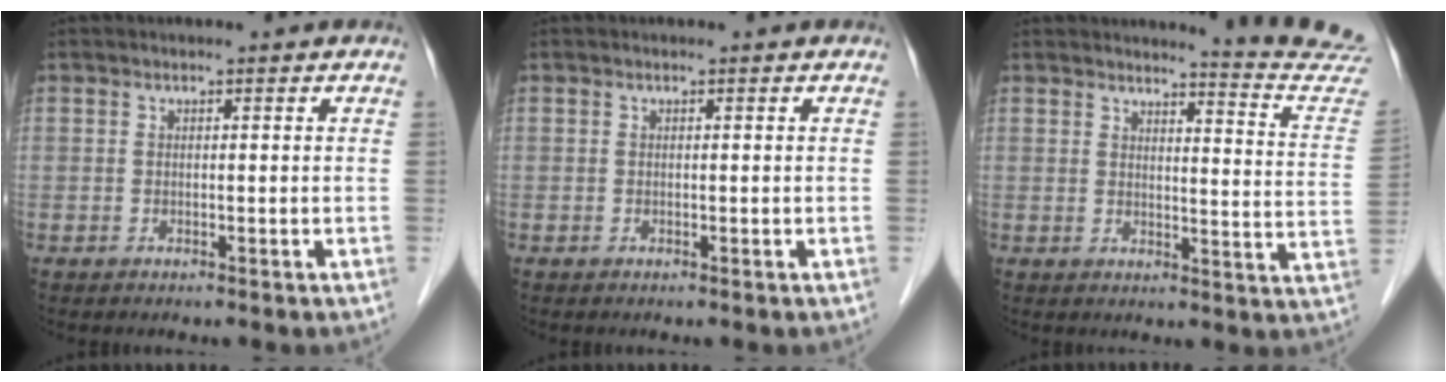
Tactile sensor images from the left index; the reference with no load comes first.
{"total": 0.0}
{"total": 13.0, "force": [12.9, -1.5, 1.0], "torque": [-0.007, -0.122, 0.121]}